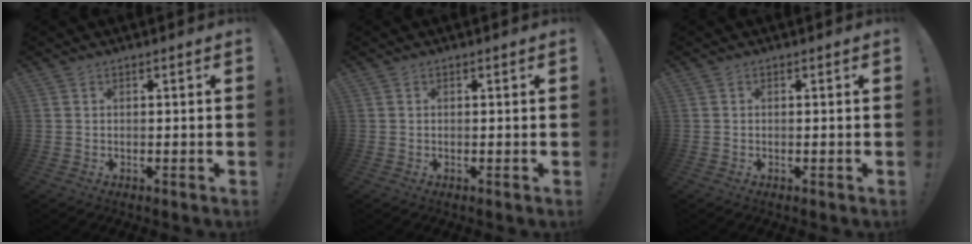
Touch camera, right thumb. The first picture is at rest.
{"total": 0.0}
{"total": 0.0}